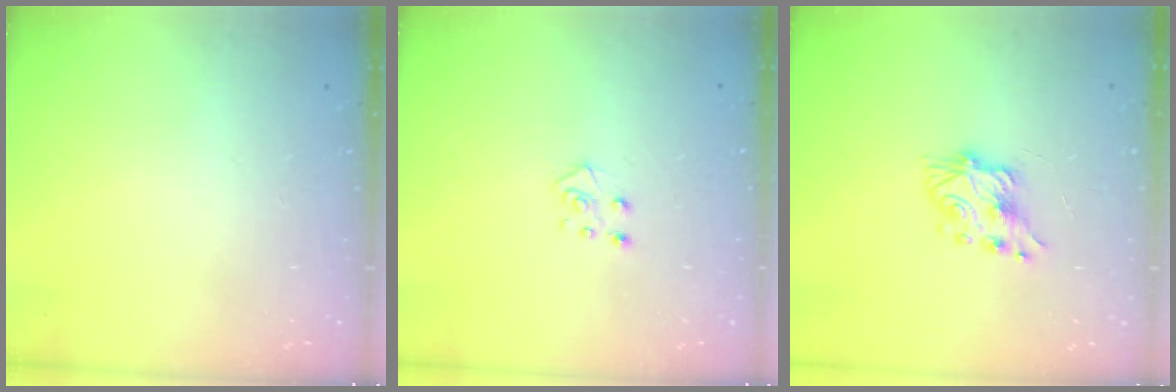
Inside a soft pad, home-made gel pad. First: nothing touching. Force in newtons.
{"total": 4.8, "press": 4.8, "slide": 0.4}
{"total": 7.1, "press": 7.1, "slide": 0.5}